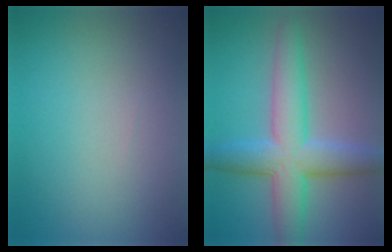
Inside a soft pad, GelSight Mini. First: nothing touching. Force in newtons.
{"total": 7.2, "press": 7.2, "slide": 0.1}